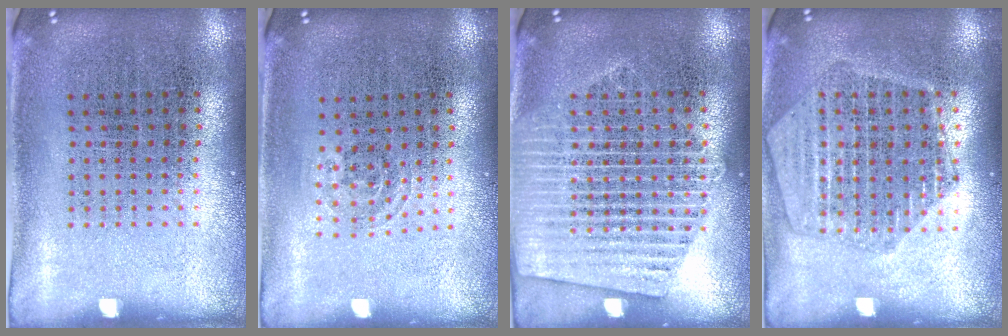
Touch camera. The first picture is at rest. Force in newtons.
{"total": 0.7, "press": 0.5, "slide": 0.5}
{"total": 1.8, "press": 1.8, "slide": 0.3}
{"total": 1.8, "press": 1.7, "slide": 0.5}